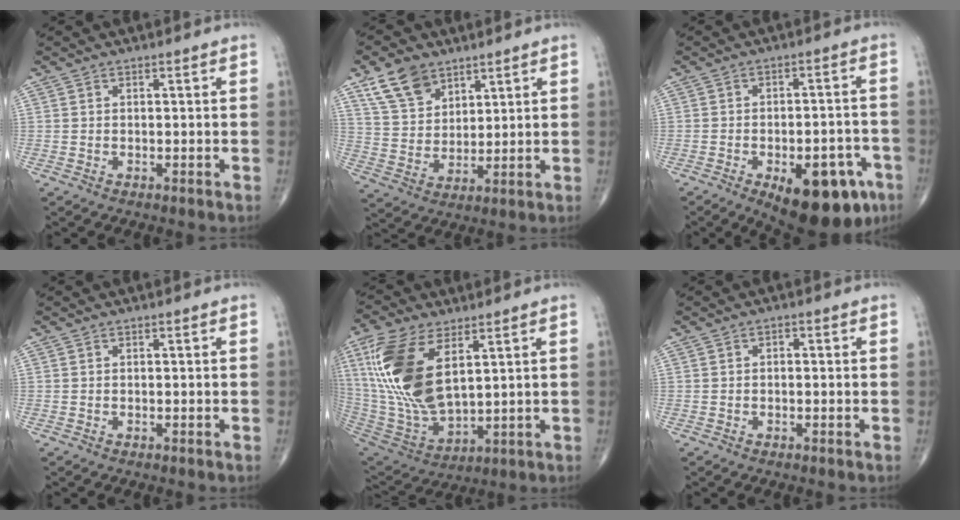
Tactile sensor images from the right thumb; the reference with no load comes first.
{"total": 9.8, "force": [6.4, 6.0, 4.5], "torque": [-0.067, -0.027, 0.128]}
{"total": 17.3, "force": [-8.5, 7.9, 12.8], "torque": [-0.121, 0.035, -0.102]}
{"total": 0.0}
{"total": 20.2, "force": [6.6, 9.8, 16.4], "torque": [-0.344, -0.030, 0.134]}
{"total": 0.9, "force": [0.0, 0.6, 0.7], "torque": [-0.006, 0.004, -0.004]}